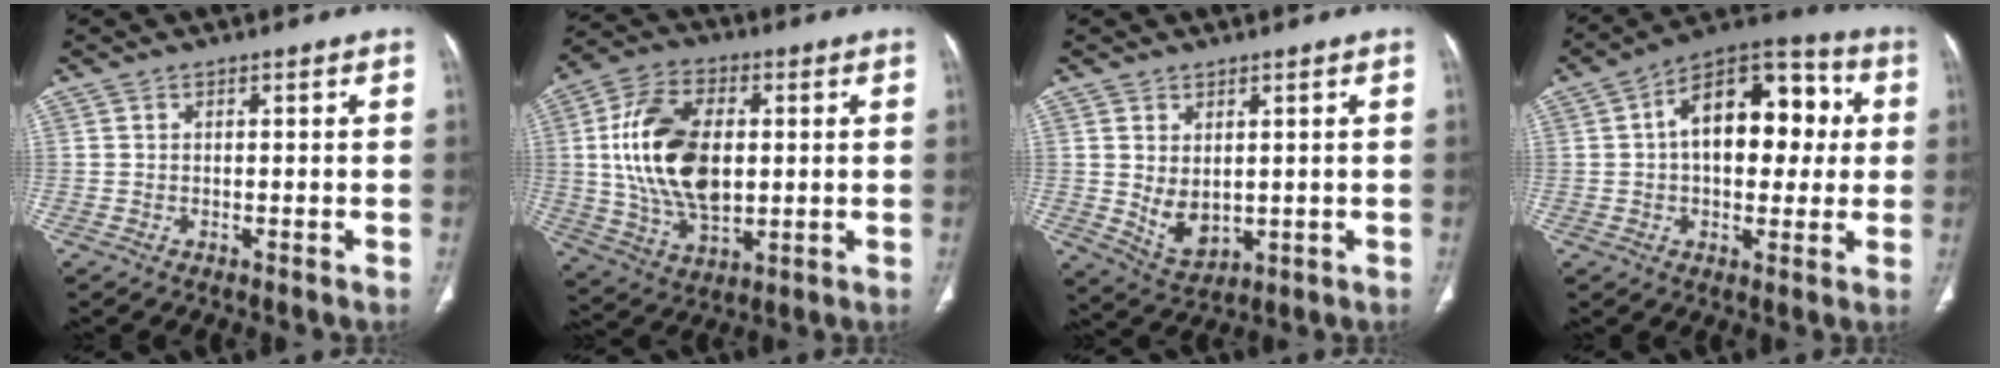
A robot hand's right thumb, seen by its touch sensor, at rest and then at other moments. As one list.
[{"total": 18.6, "force": [1.9, 11.0, 14.8], "torque": [-0.268, -0.002, 0.041]}, {"total": 6.1, "force": [0.6, 4.1, 4.5], "torque": [-0.067, -0.014, 0.033]}, {"total": 18.7, "force": [2.8, 10.9, 14.9], "torque": [-0.187, 0.034, 0.034]}]